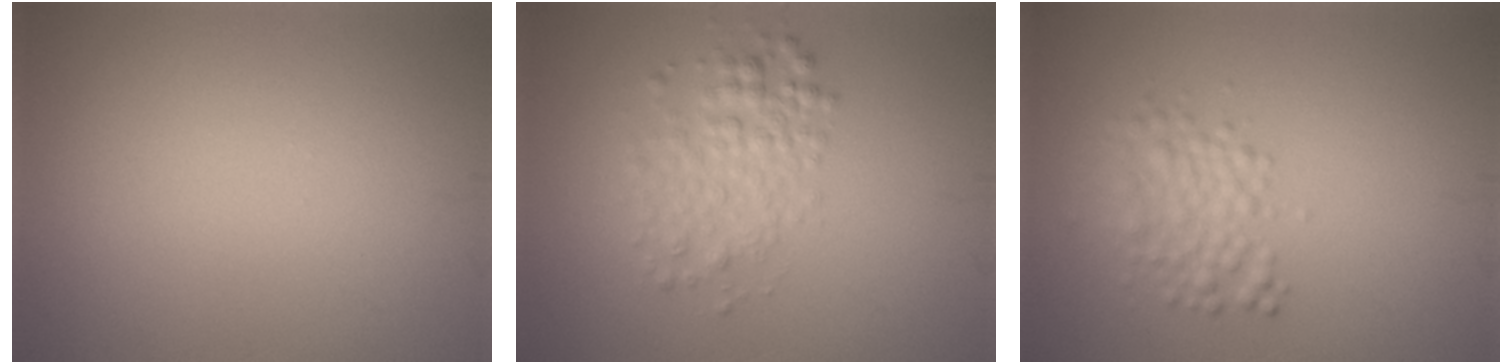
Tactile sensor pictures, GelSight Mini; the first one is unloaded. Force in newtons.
{"total": 3.2, "press": 3.2, "slide": 0.1}
{"total": 2.9, "press": 2.9, "slide": 0.0}